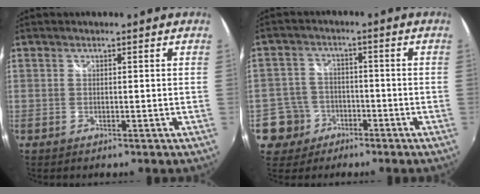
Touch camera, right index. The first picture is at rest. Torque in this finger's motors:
{"motor_torque": [-0.41, 0.08, -1.04, -0.21]}